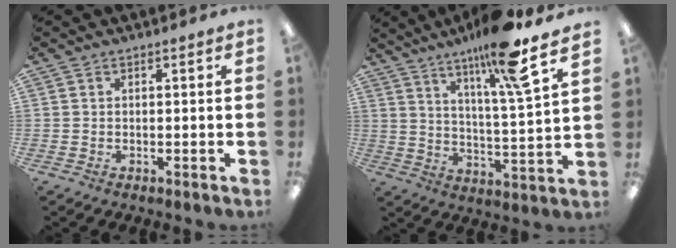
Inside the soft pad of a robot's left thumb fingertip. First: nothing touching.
{"total": 14.7, "force": [10.8, 0.8, 10.0], "torque": [-0.175, -0.054, 0.166]}